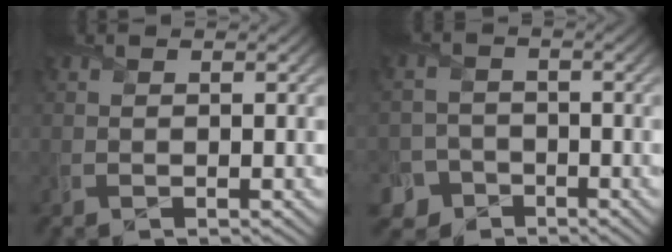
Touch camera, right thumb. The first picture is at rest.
{"total": 4.8, "force": [-3.3, 3.5, 0.6], "torque": [0.004, -0.001, -0.068]}